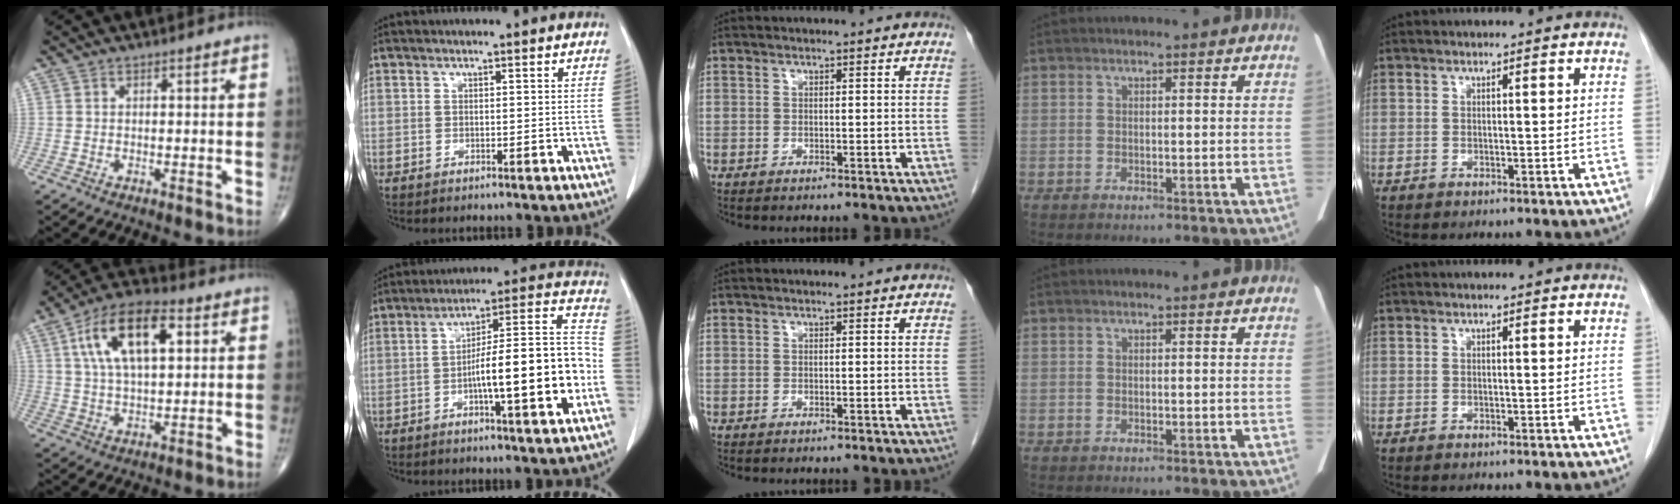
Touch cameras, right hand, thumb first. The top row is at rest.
{"thumb": {"total": 15.6, "force": [4.9, 7.2, 12.9], "torque": [-0.226, 0.011, 0.083]}, "index": {"total": 17.3, "force": [-4.3, 1.9, 16.7], "torque": [-0.250, 0.020, -0.064]}}